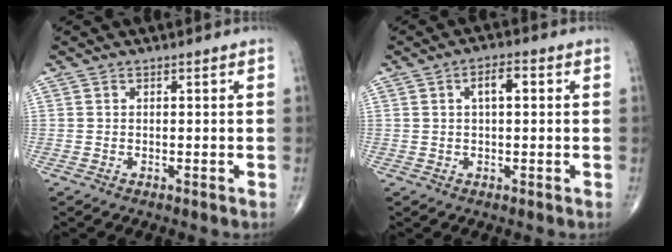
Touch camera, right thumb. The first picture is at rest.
{"total": 4.0, "force": [0.9, 1.7, 3.5], "torque": [-0.051, 0.009, 0.012]}